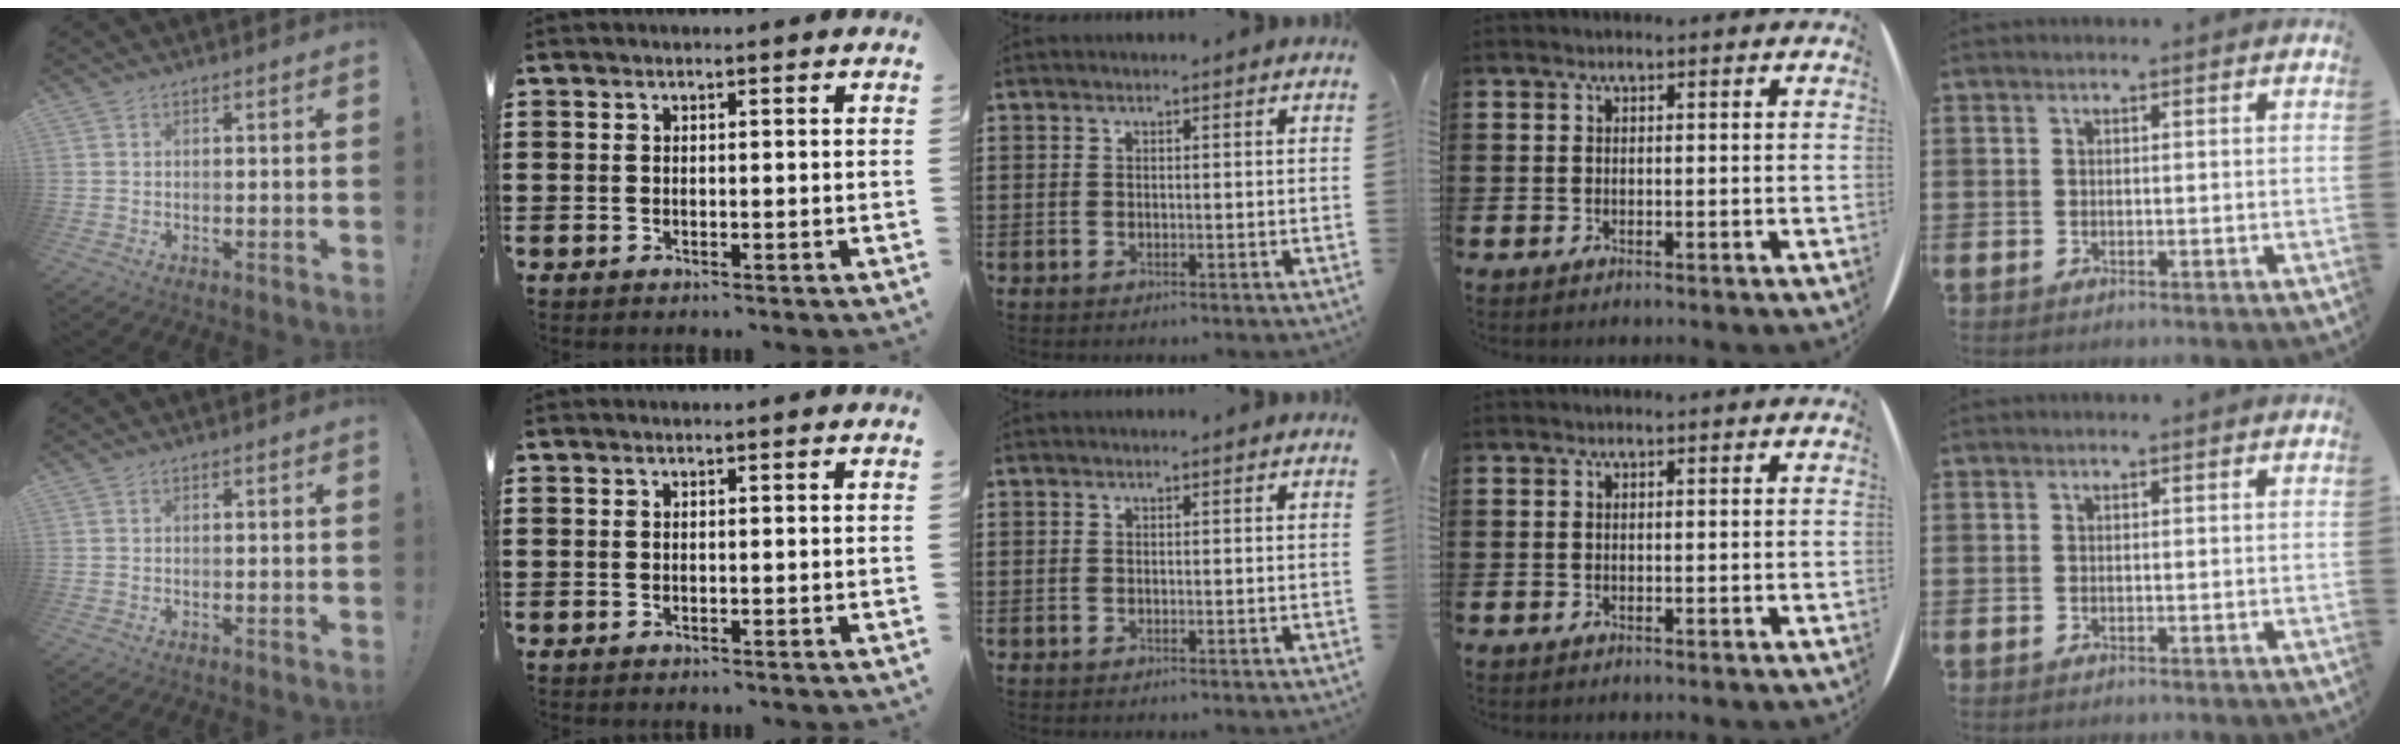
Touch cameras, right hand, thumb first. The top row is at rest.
{}